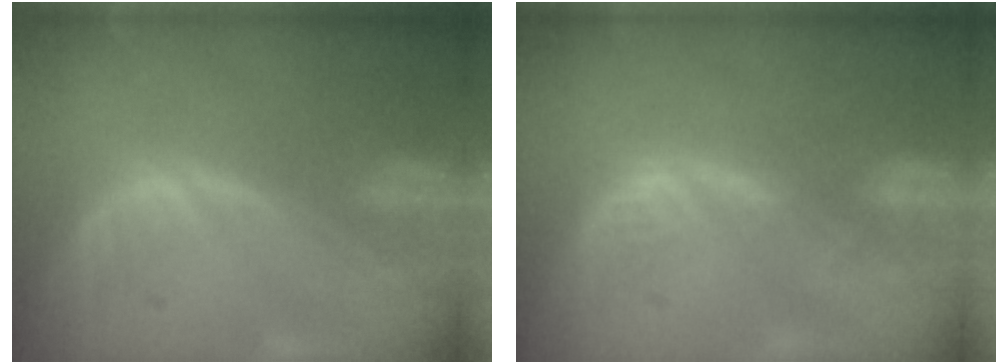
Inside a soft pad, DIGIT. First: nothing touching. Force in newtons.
{"total": 2.7, "press": 2.1, "slide": 1.7}